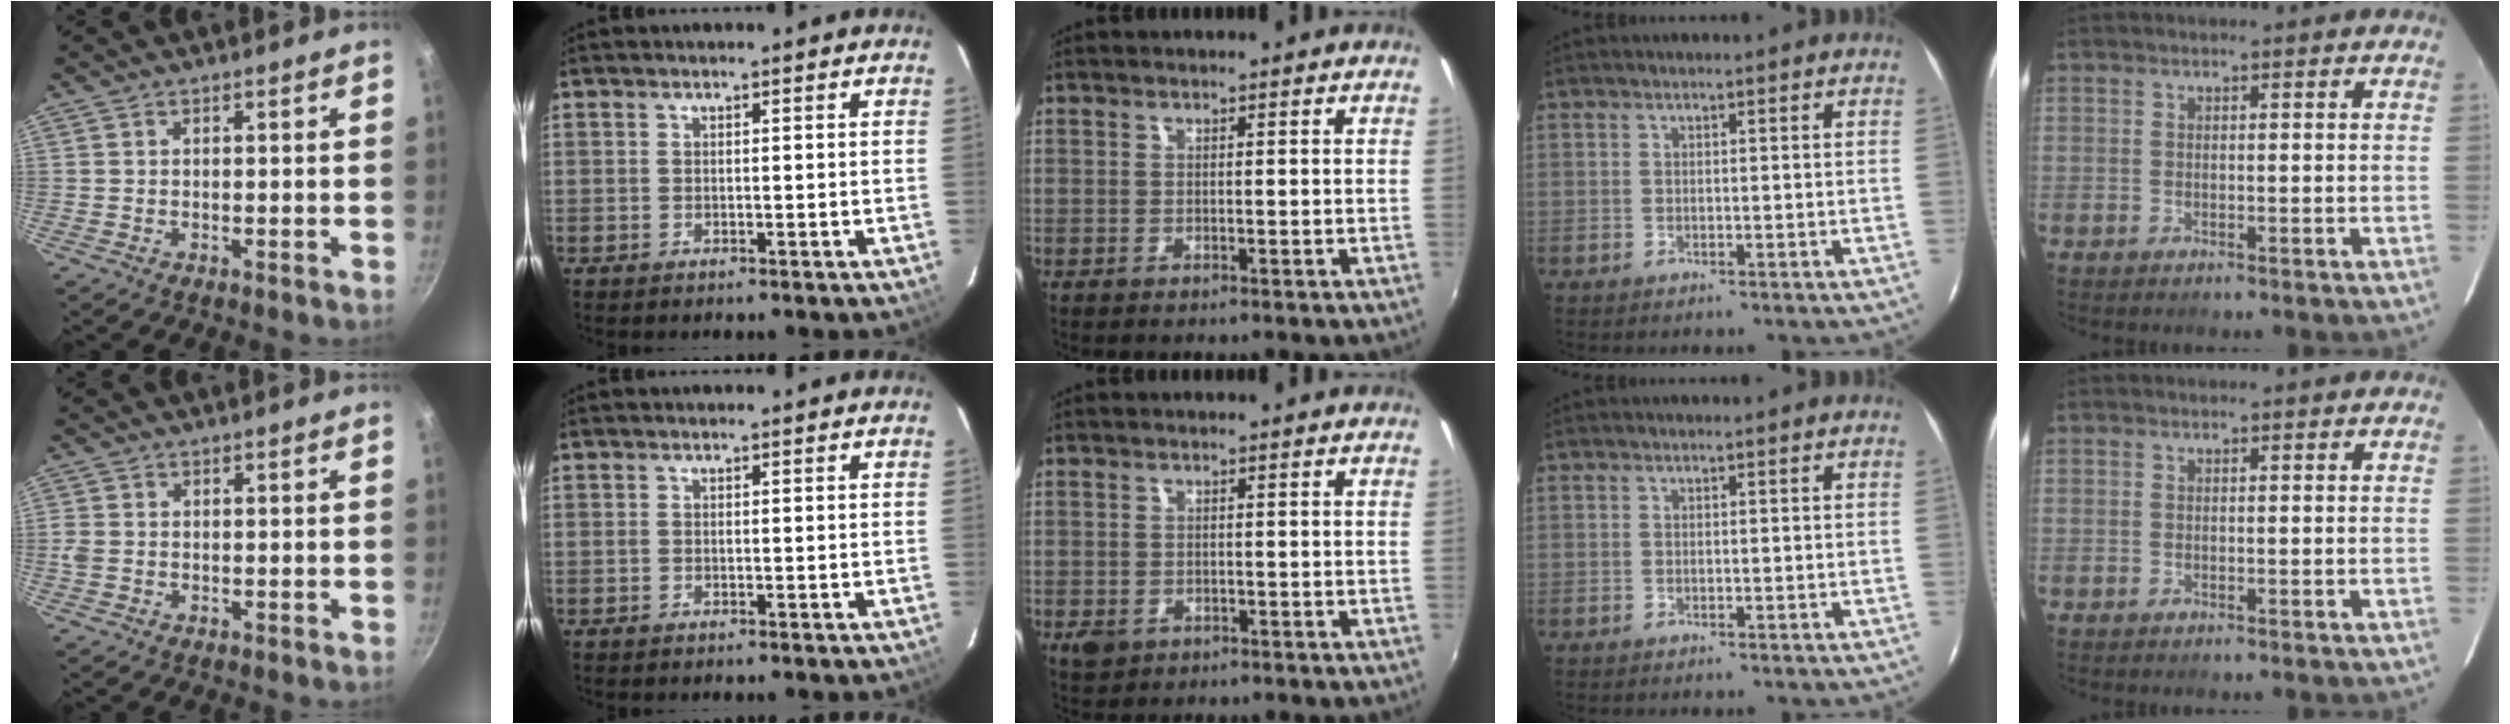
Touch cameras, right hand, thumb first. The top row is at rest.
{"thumb": {"total": 1.8, "force": [-0.4, 1.5, 1.0], "torque": [-0.022, 0.001, -0.009]}, "middle": {"total": 3.1, "force": [-1.3, 2.4, 1.5], "torque": [-0.028, -0.005, -0.018]}}